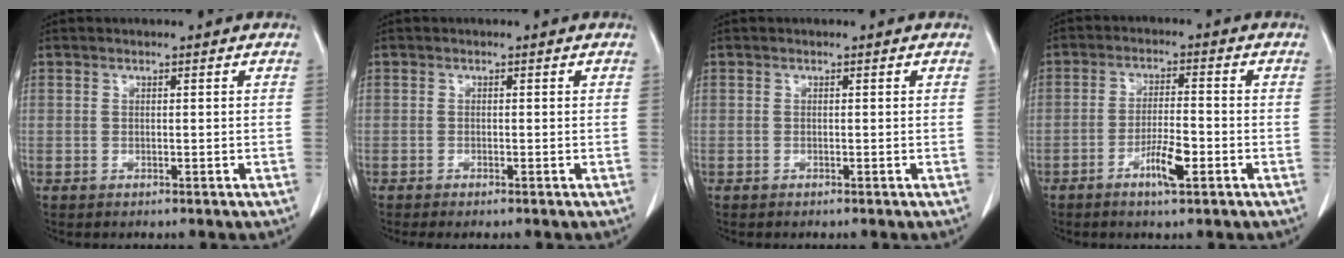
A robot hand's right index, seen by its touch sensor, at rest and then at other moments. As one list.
[{"total": 1.0, "force": [-0.8, 0.0, 0.6], "torque": [-0.009, -0.002, -0.014]}, {"total": 0.0}, {"total": 5.4, "force": [-2.5, 0.8, 4.7], "torque": [-0.087, -0.004, -0.046]}]